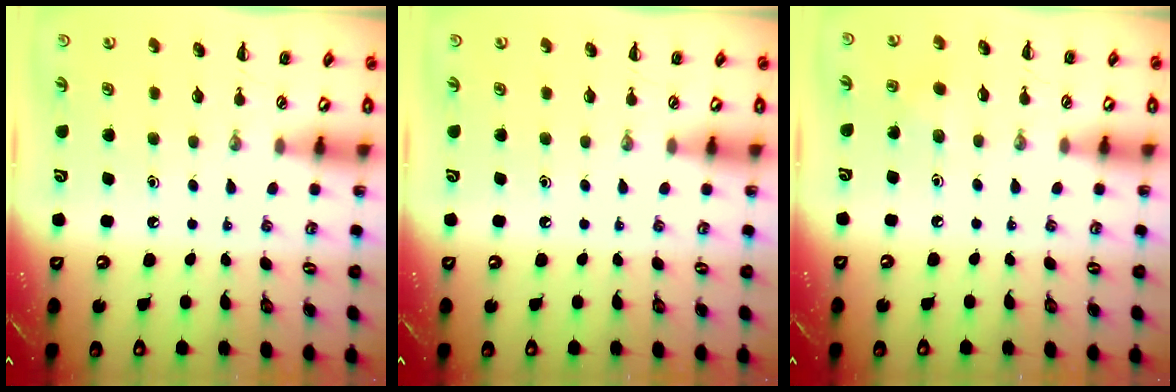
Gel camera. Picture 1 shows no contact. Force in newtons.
{"total": 0.0}
{"total": 1.8, "press": 1.7, "slide": 0.6}